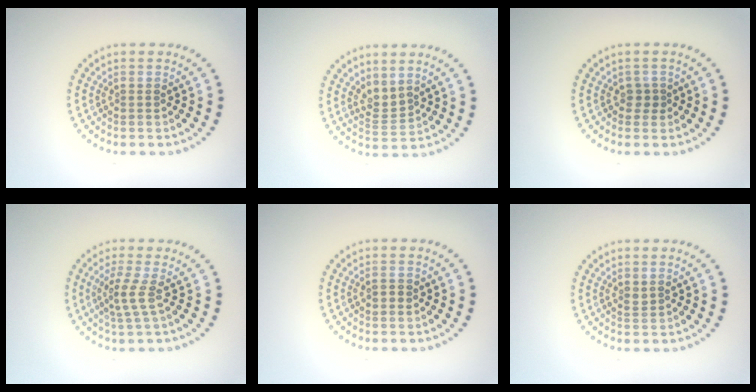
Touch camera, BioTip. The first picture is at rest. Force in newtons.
{"total": 1.9, "press": 1.4, "slide": 1.2}
{"total": 1.1, "press": 0.8, "slide": 0.7}
{"total": 2.1, "press": 1.5, "slide": 1.5}
{"total": 0.9, "press": 0.9, "slide": 0.2}
{"total": 0.7, "press": 0.6, "slide": 0.3}